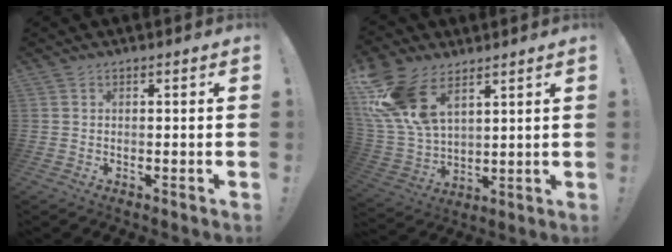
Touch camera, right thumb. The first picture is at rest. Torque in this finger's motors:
{"motor_torque": [-0.71, 1.72, 0.45, 0.32, 0.56]}